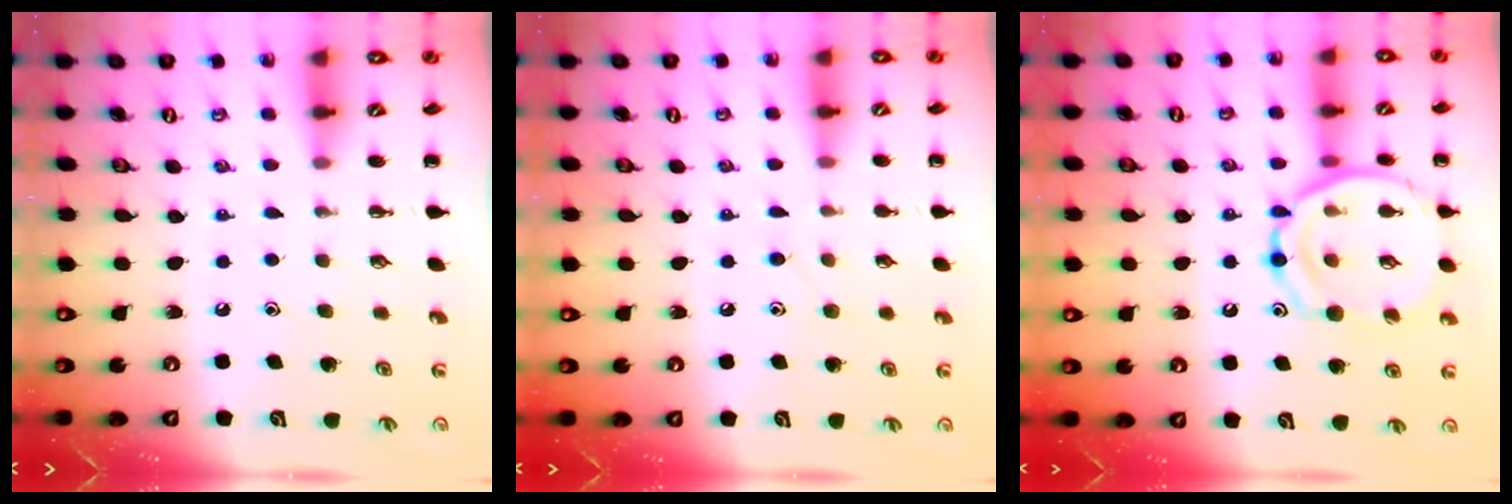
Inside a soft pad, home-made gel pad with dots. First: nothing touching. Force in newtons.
{"total": 7.0, "press": 6.6, "slide": 2.3}
{"total": 17.6, "press": 17.5, "slide": 1.6}